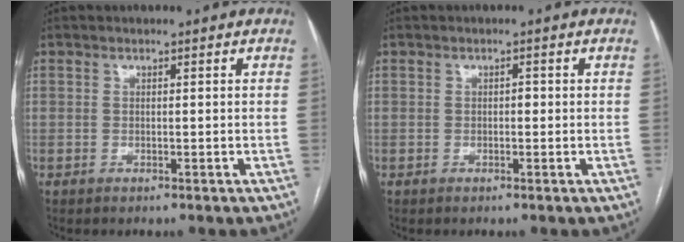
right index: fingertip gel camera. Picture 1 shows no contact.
{"total": 0.7, "force": [-0.1, 0.4, 0.6], "torque": [-0.005, 0.003, -0.004]}